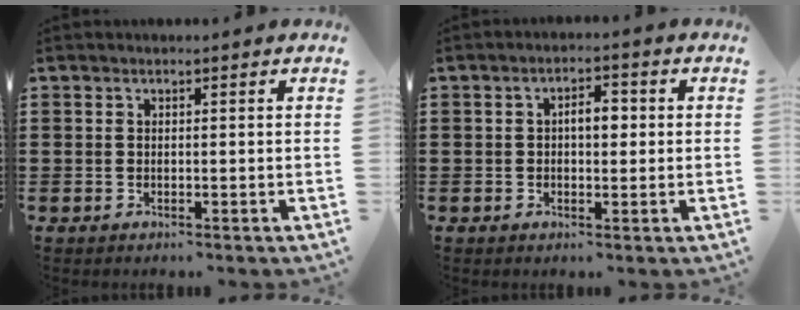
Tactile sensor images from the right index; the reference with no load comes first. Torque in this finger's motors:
{"motor_torque": [0.71, -0.18, 0.33, 0.02]}